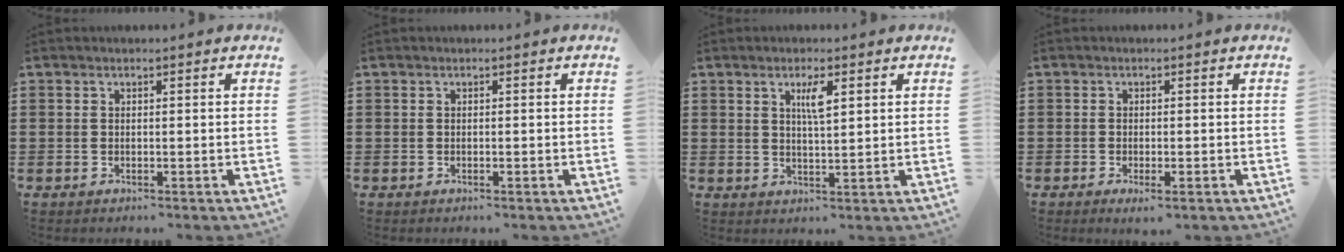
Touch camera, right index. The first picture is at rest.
{"total": 0.0}
{"total": 3.3, "force": [1.4, 0.7, 2.9], "torque": [-0.045, -0.001, 0.017]}
{"total": 1.0, "force": [-0.8, 0.1, 0.6], "torque": [-0.013, -0.004, -0.014]}